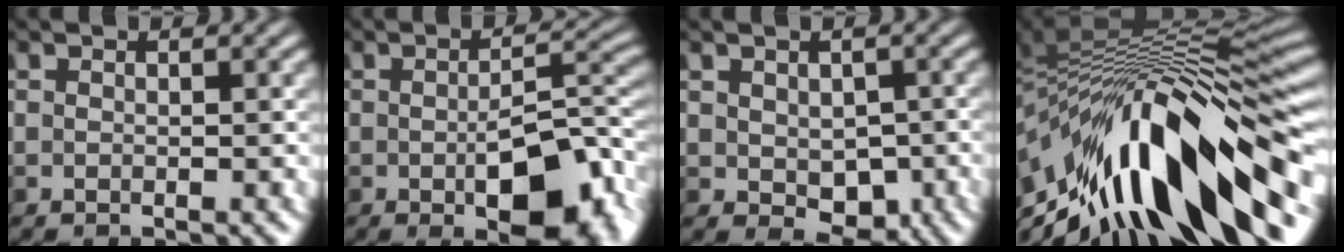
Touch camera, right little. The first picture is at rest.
{"total": 8.2, "force": [-3.1, 2.9, 7.1], "torque": [-0.108, -0.007, -0.044]}
{"total": 2.4, "force": [-0.3, 1.8, 1.5], "torque": [-0.024, -0.005, 0.001]}
{"total": 13.6, "force": [-6.4, 4.7, 11.1], "torque": [-0.187, 0.025, -0.103]}